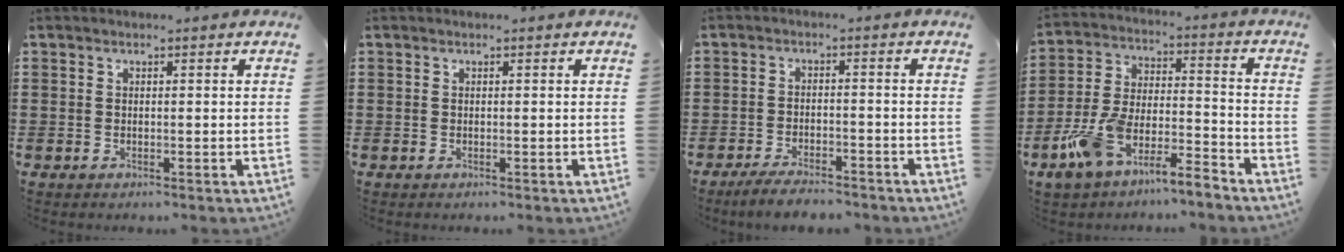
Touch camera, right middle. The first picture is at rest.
{"total": 0.0}
{"total": 3.9, "force": [-3.7, 0.4, 1.2], "torque": [-0.027, 0.000, -0.075]}
{"total": 8.7, "force": [-7.4, 1.5, 4.2], "torque": [-0.096, 0.004, -0.150]}